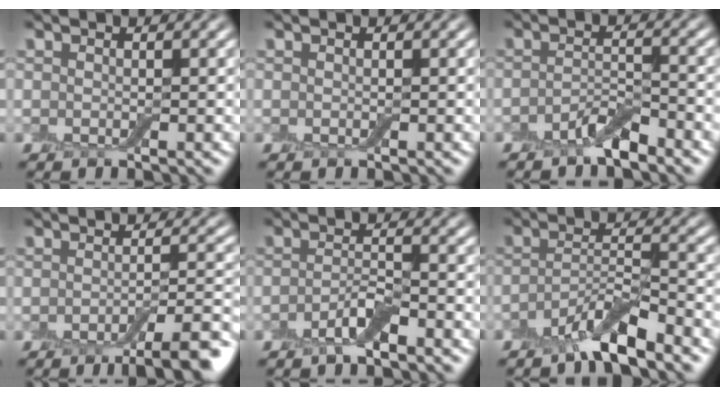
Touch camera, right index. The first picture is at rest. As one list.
[{"total": 0.0}, {"total": 2.8, "force": [-2.1, 0.7, 1.7], "torque": [-0.031, 0.006, -0.043]}, {"total": 6.2, "force": [-3.5, 1.3, 4.9], "torque": [-0.063, 0.002, -0.052]}, {"total": 2.5, "force": [-1.6, 0.6, 1.8], "torque": [-0.036, 0.006, -0.035]}, {"total": 5.1, "force": [-3.8, 1.2, 3.3], "torque": [-0.059, -0.002, -0.076]}]